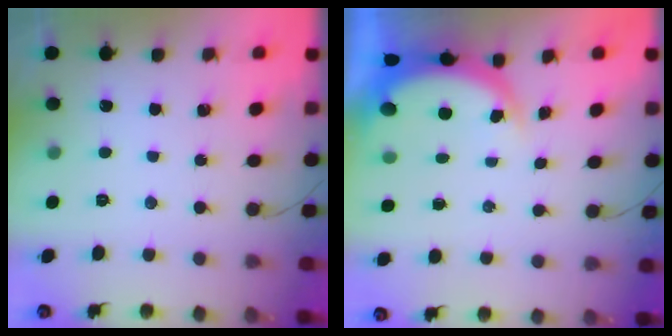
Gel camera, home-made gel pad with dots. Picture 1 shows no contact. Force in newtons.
{"total": 4.7, "press": 4.5, "slide": 1.4}